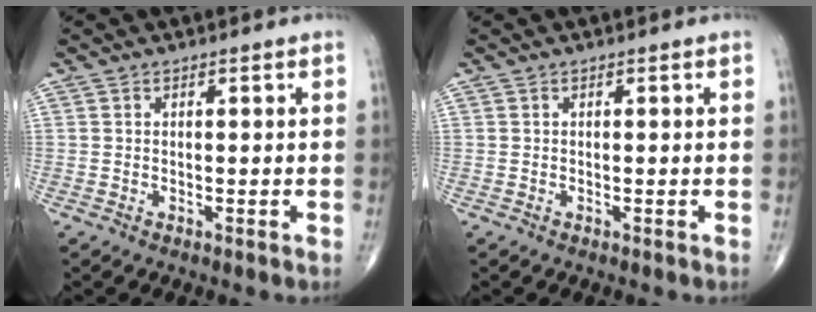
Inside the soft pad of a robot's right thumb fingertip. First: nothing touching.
{"total": 0.0}